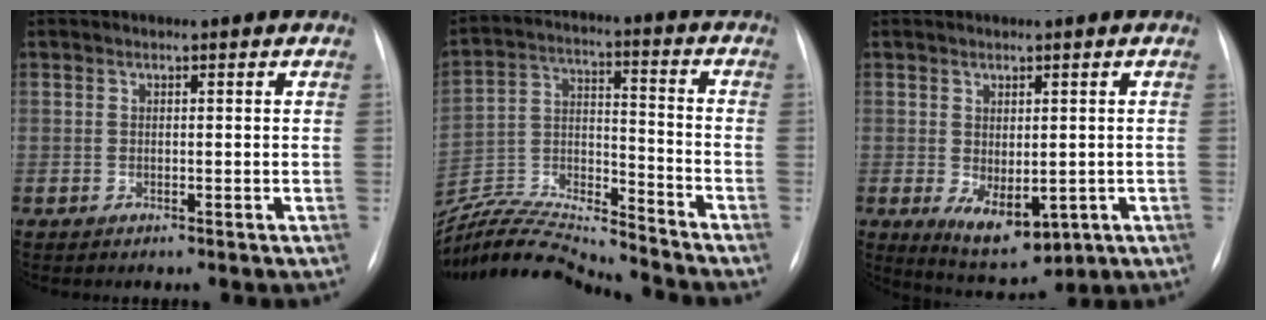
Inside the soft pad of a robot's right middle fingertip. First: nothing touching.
{"total": 15.3, "force": [-14.9, -0.3, 3.7], "torque": [-0.068, 0.017, -0.273]}
{"total": 7.7, "force": [-2.1, 3.9, 6.3], "torque": [-0.089, -0.019, -0.011]}